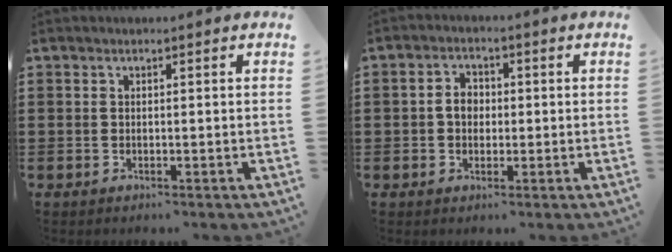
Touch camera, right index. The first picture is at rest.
{"total": 3.1, "force": [-0.2, 2.4, 2.0], "torque": [-0.044, 0.009, -0.006]}